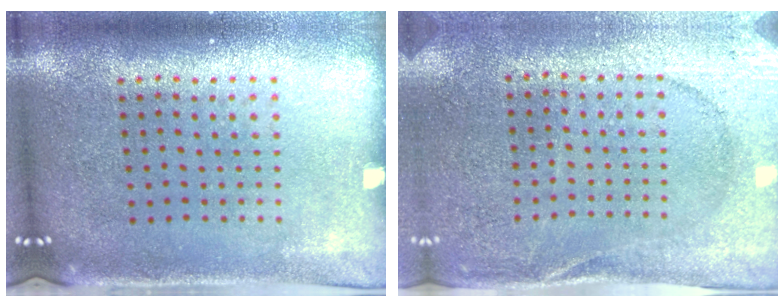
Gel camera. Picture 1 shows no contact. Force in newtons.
{"total": 2.6, "press": 2.6, "slide": 0.4}